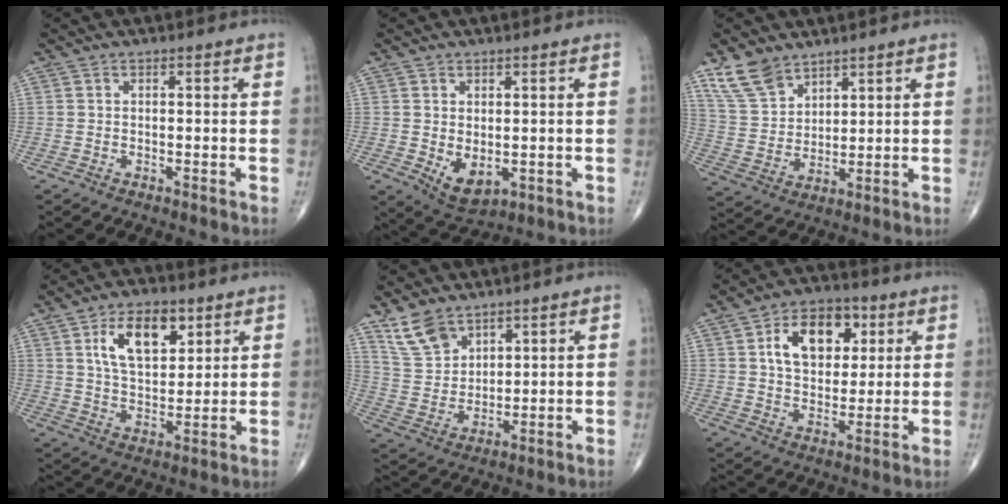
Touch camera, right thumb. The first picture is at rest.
{"total": 5.7, "force": [-0.6, 3.4, 4.6], "torque": [-0.067, -0.009, 0.009]}
{"total": 8.6, "force": [6.4, 4.7, 3.3], "torque": [-0.056, -0.025, 0.139]}
{"total": 11.8, "force": [5.3, 6.2, 8.5], "torque": [-0.121, -0.021, 0.098]}
{"total": 8.2, "force": [6.0, 4.6, 3.4], "torque": [-0.054, -0.025, 0.130]}
{"total": 12.9, "force": [4.2, 8.4, 8.8], "torque": [-0.106, -0.002, 0.068]}